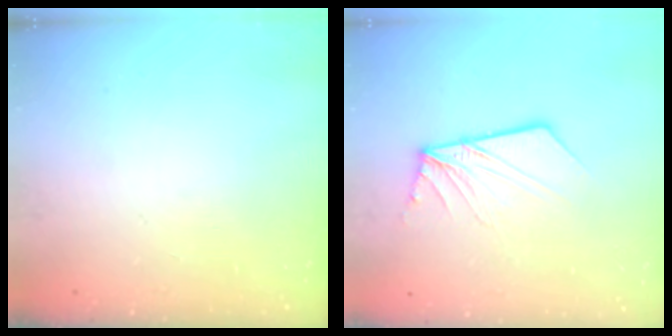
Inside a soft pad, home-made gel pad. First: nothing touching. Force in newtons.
{"total": 9.9, "press": 9.8, "slide": 1.2}